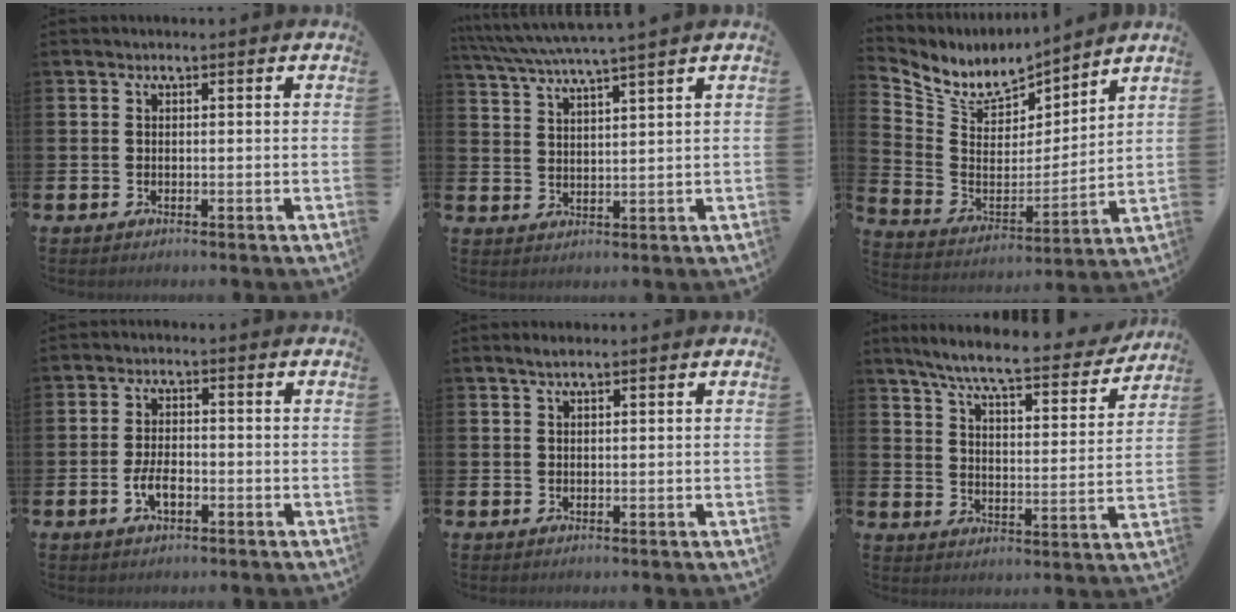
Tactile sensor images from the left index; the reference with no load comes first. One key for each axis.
{"total": 4.3, "fx": 4.0, "fy": -0.6, "fz": 1.5, "tx": -0.045, "ty": -0.023, "tz": 0.067}
{"total": 7.5, "fx": 6.9, "fy": 2.7, "fz": 1.1, "tx": -0.066, "ty": -0.055, "tz": 0.122}
{"total": 3.5, "fx": -1.0, "fy": 1.7, "fz": 2.9, "tx": -0.044, "ty": 0.002, "tz": -0.020}
{"total": 1.4, "fx": 1.1, "fy": 0.2, "fz": 0.9, "tx": -0.010, "ty": 0.001, "tz": 0.017}
{"total": 8.0, "fx": 7.1, "fy": 0.8, "fz": 3.5, "tx": -0.086, "ty": -0.049, "tz": 0.117}